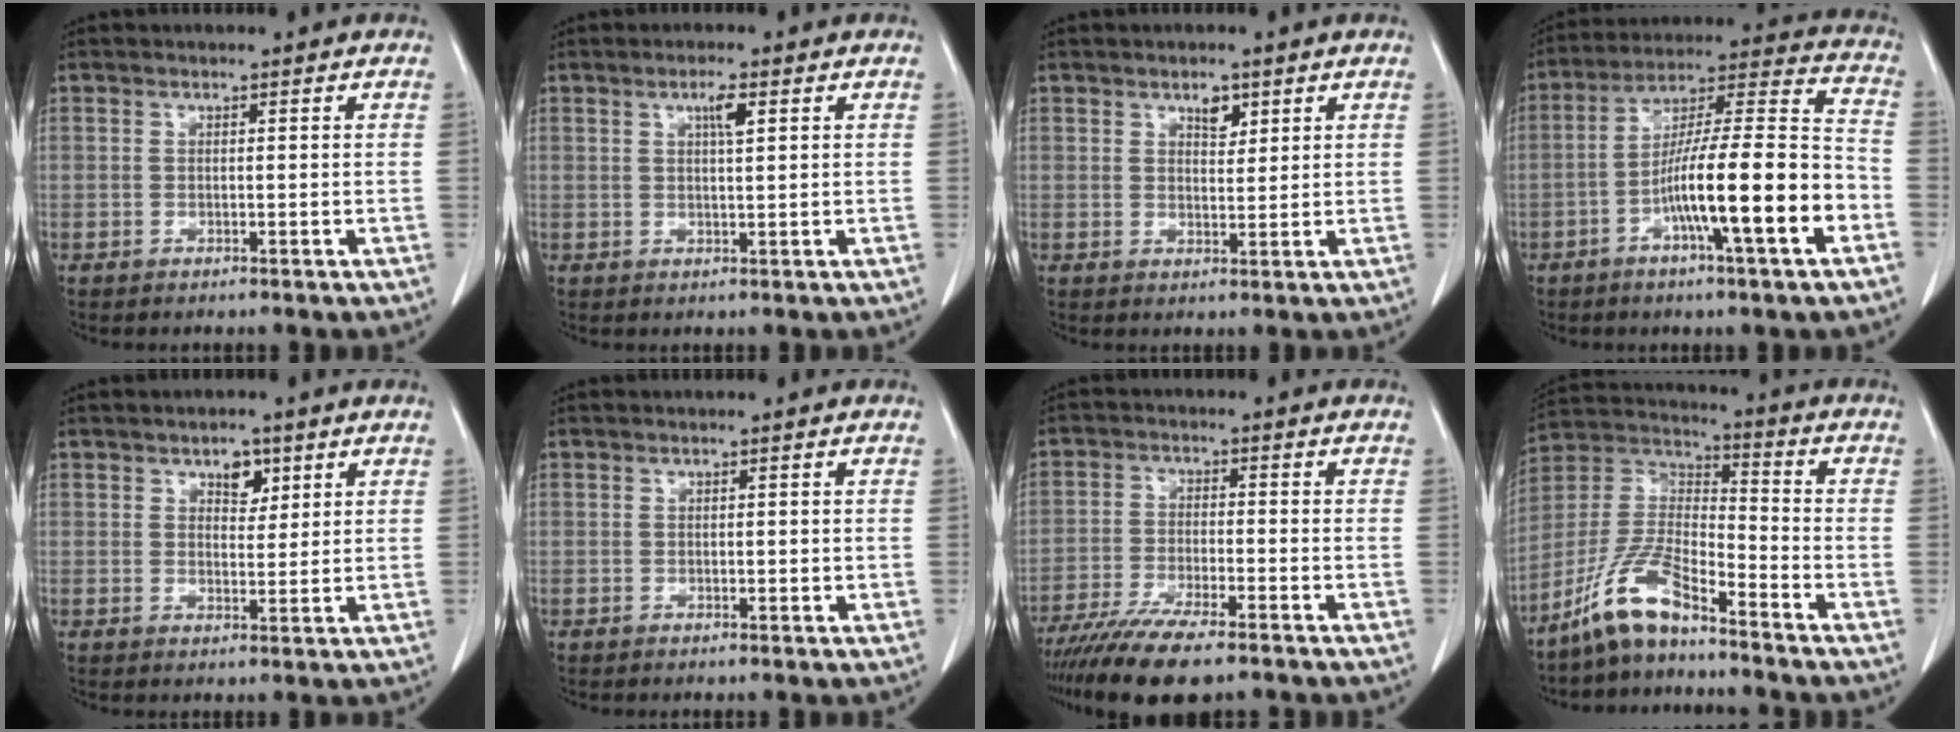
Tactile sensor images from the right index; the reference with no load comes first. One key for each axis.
{"total": 2.6, "fx": 1.1, "fy": 0.2, "fz": 2.3, "tx": -0.041, "ty": 0.000, "tz": 0.018}
{"total": 2.7, "fx": 1.6, "fy": 1.3, "fz": 1.6, "tx": -0.023, "ty": -0.004, "tz": 0.028}
{"total": 17.0, "fx": -6.1, "fy": 0.9, "fz": 15.9, "tx": -0.262, "ty": 0.007, "tz": -0.101}
{"total": 3.4, "fx": 1.9, "fy": 2.0, "fz": 2.1, "tx": -0.026, "ty": 0.001, "tz": 0.030}
{"total": 0.6, "fx": 0.0, "fy": 0.4, "fz": 0.4, "tx": -0.002, "ty": 0.000, "tz": 0.001}
{"total": 11.5, "fx": -8.9, "fy": 1.8, "fz": 7.1, "tx": -0.118, "ty": -0.025, "tz": -0.148}
{"total": 10.4, "fx": -7.9, "fy": 2.1, "fz": 6.4, "tx": -0.149, "ty": 0.006, "tz": -0.157}